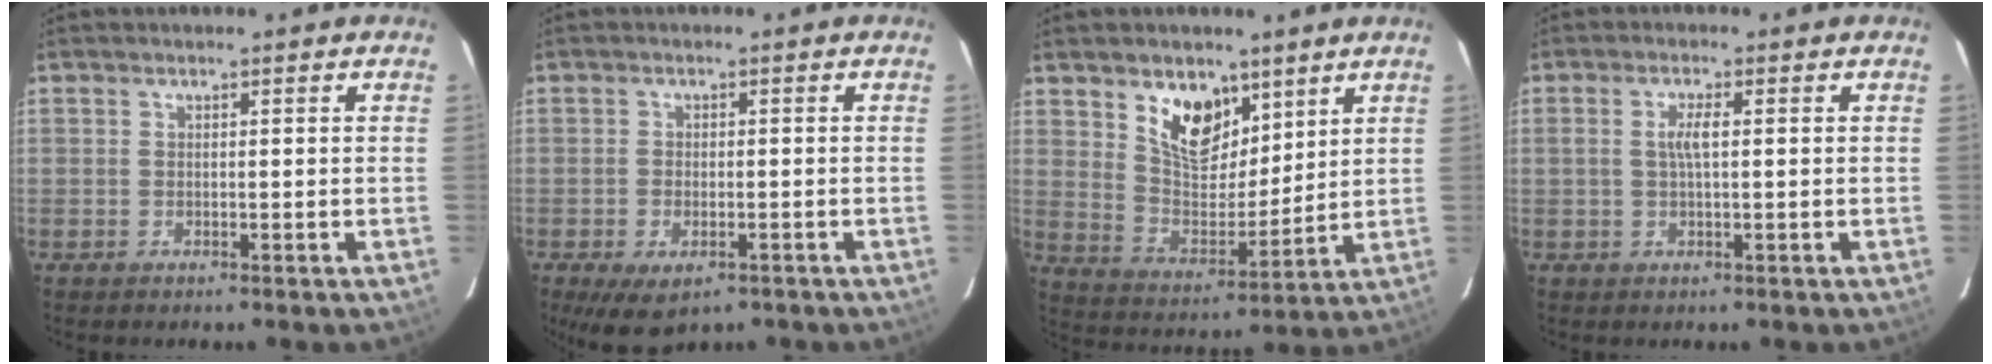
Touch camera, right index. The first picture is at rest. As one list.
[{"total": 6.9, "force": [-3.8, 3.6, 4.5], "torque": [-0.094, -0.023, -0.057]}, {"total": 11.7, "force": [7.0, 6.6, 6.6], "torque": [-0.111, -0.006, 0.133]}, {"total": 2.8, "force": [0.2, 0.6, 2.8], "torque": [-0.054, 0.002, 0.005]}]